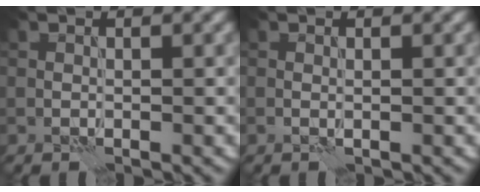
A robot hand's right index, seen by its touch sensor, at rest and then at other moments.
{"total": 0.0}